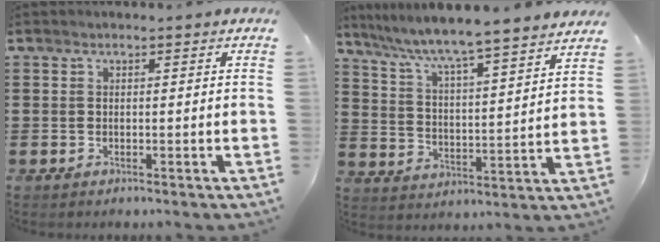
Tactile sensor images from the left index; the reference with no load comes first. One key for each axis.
{"total": 5.7, "fx": 5.1, "fy": -0.9, "fz": 2.3, "tx": -0.067, "ty": -0.045, "tz": 0.079}